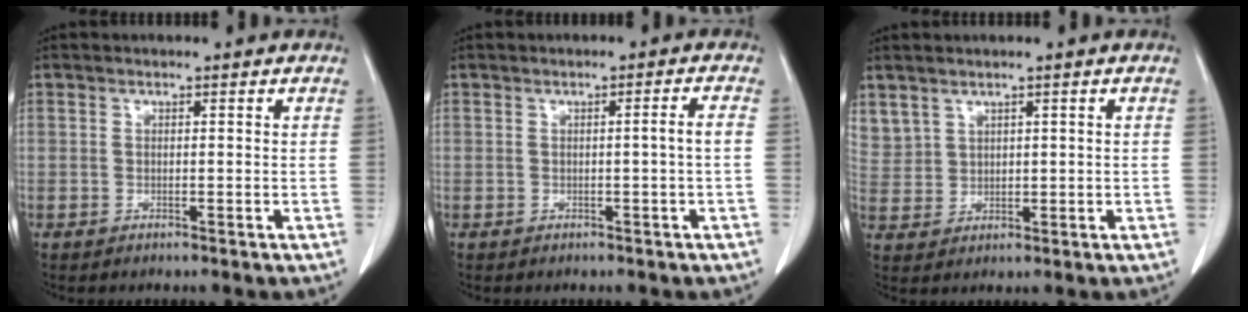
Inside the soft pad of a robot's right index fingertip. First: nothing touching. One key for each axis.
{"total": 1.7, "fx": -0.4, "fy": -0.5, "fz": 1.6, "tx": -0.024, "ty": 0.000, "tz": -0.005}
{"total": 5.9, "fx": 3.7, "fy": 4.4, "fz": 1.5, "tx": -0.046, "ty": 0.015, "tz": 0.092}